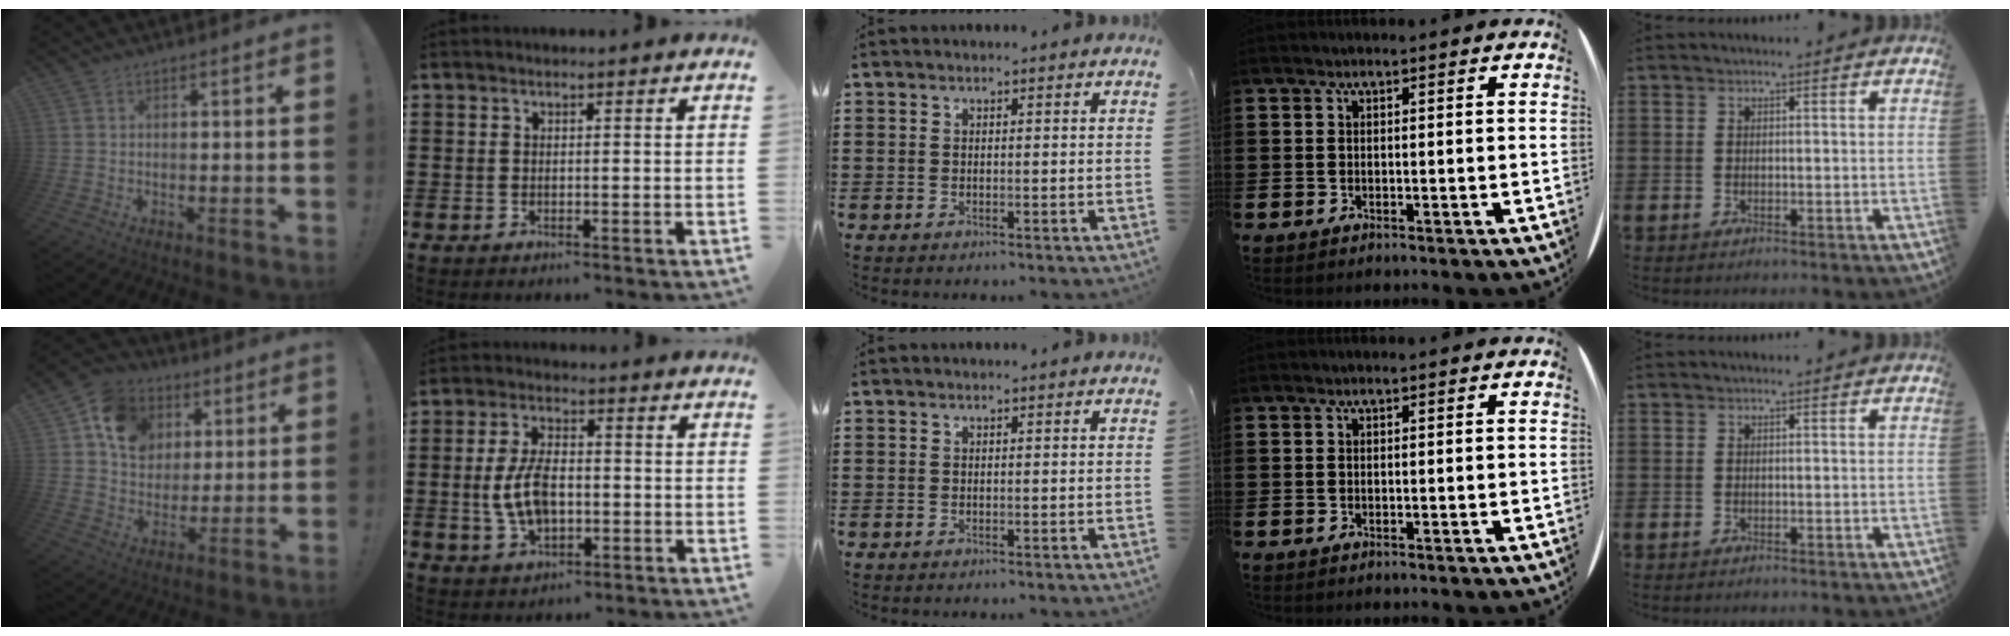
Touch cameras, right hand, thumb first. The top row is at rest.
{"thumb": {"total": 14.0, "force": [5.5, 11.3, 6.1], "torque": [-0.089, -0.015, 0.109]}, "index": {"total": 7.9, "force": [-0.8, 4.2, 6.6], "torque": [-0.153, -0.002, -0.021]}}